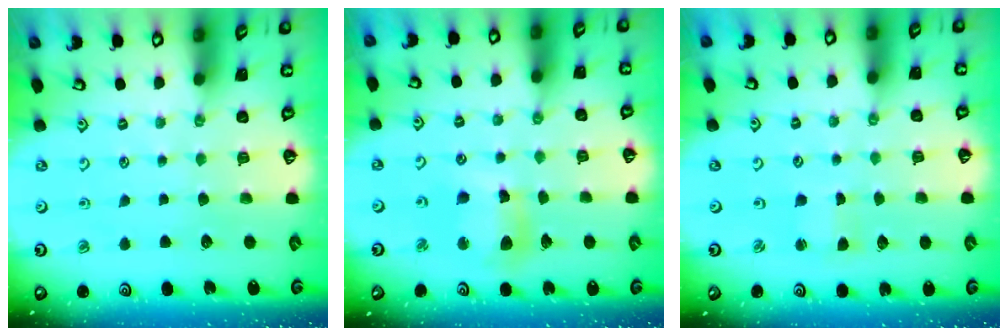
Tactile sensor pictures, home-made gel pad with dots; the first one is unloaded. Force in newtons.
{"total": 10.5, "press": 10.5, "slide": 1.3}
{"total": 2.3, "press": 2.3, "slide": 0.5}